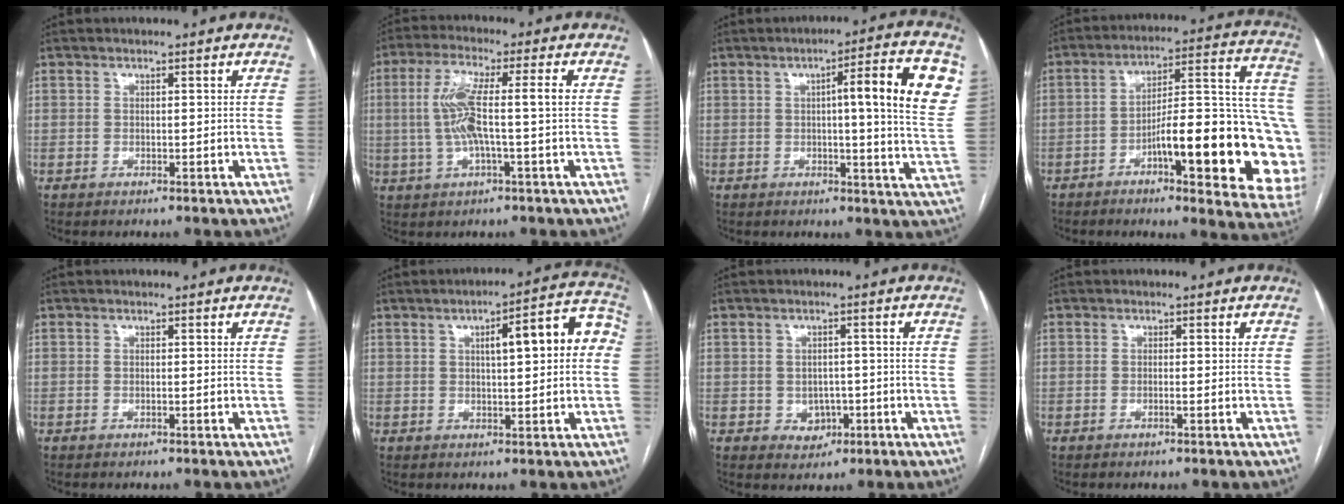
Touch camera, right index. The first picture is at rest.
{"total": 8.9, "force": [0.2, 0.9, 8.8], "torque": [-0.181, 0.019, 0.002]}
{"total": 13.4, "force": [3.6, 0.7, 12.9], "torque": [-0.165, 0.011, 0.039]}
{"total": 24.2, "force": [-6.9, 4.4, 22.8], "torque": [-0.224, 0.025, -0.084]}
{"total": 0.0}
{"total": 10.4, "force": [1.6, 2.3, 10.0], "torque": [-0.130, 0.036, 0.019]}
{"total": 3.3, "force": [-1.0, 2.8, 1.5], "torque": [-0.011, 0.005, -0.005]}
{"total": 0.6, "force": [-0.3, -0.1, 0.6], "torque": [-0.012, 0.000, -0.004]}